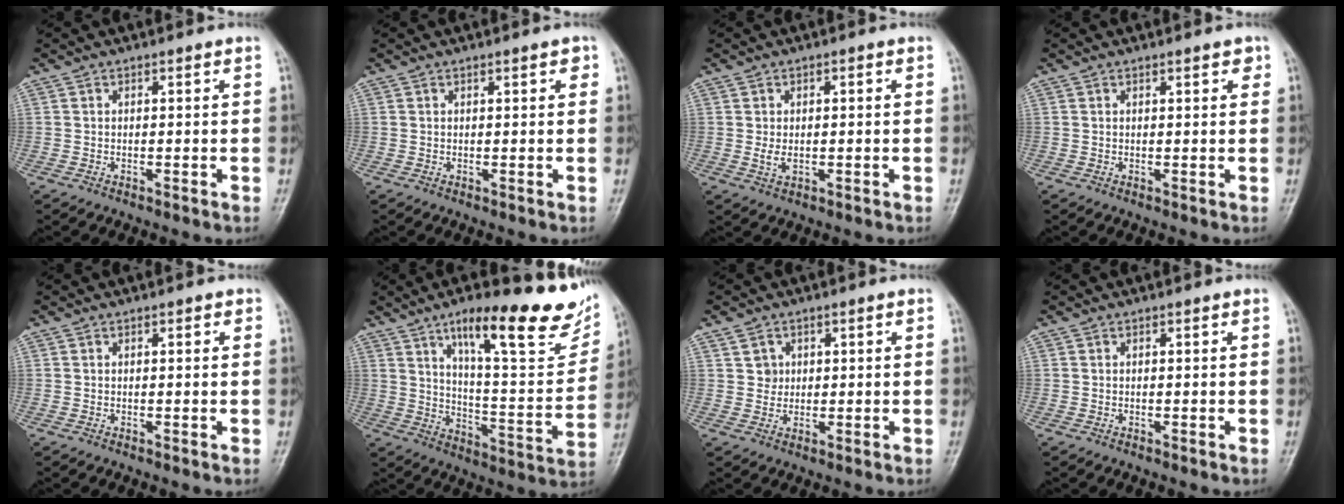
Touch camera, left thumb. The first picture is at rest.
{"total": 1.4, "force": [0.7, 0.5, 1.1], "torque": [-0.012, 0.000, 0.007]}
{"total": 2.3, "force": [-0.2, 1.5, 1.7], "torque": [-0.034, 0.001, -0.002]}
{"total": 1.8, "force": [1.0, 0.7, 1.3], "torque": [-0.011, -0.002, 0.011]}
{"total": 0.9, "force": [0.4, 0.5, 0.7], "torque": [-0.007, 0.001, 0.003]}
{"total": 24.0, "force": [14.4, 6.5, 18.1], "torque": [-0.216, -0.050, 0.219]}
{"total": 2.5, "force": [0.9, 2.3, 0.3], "torque": [0.011, -0.005, 0.015]}
{"total": 0.0}